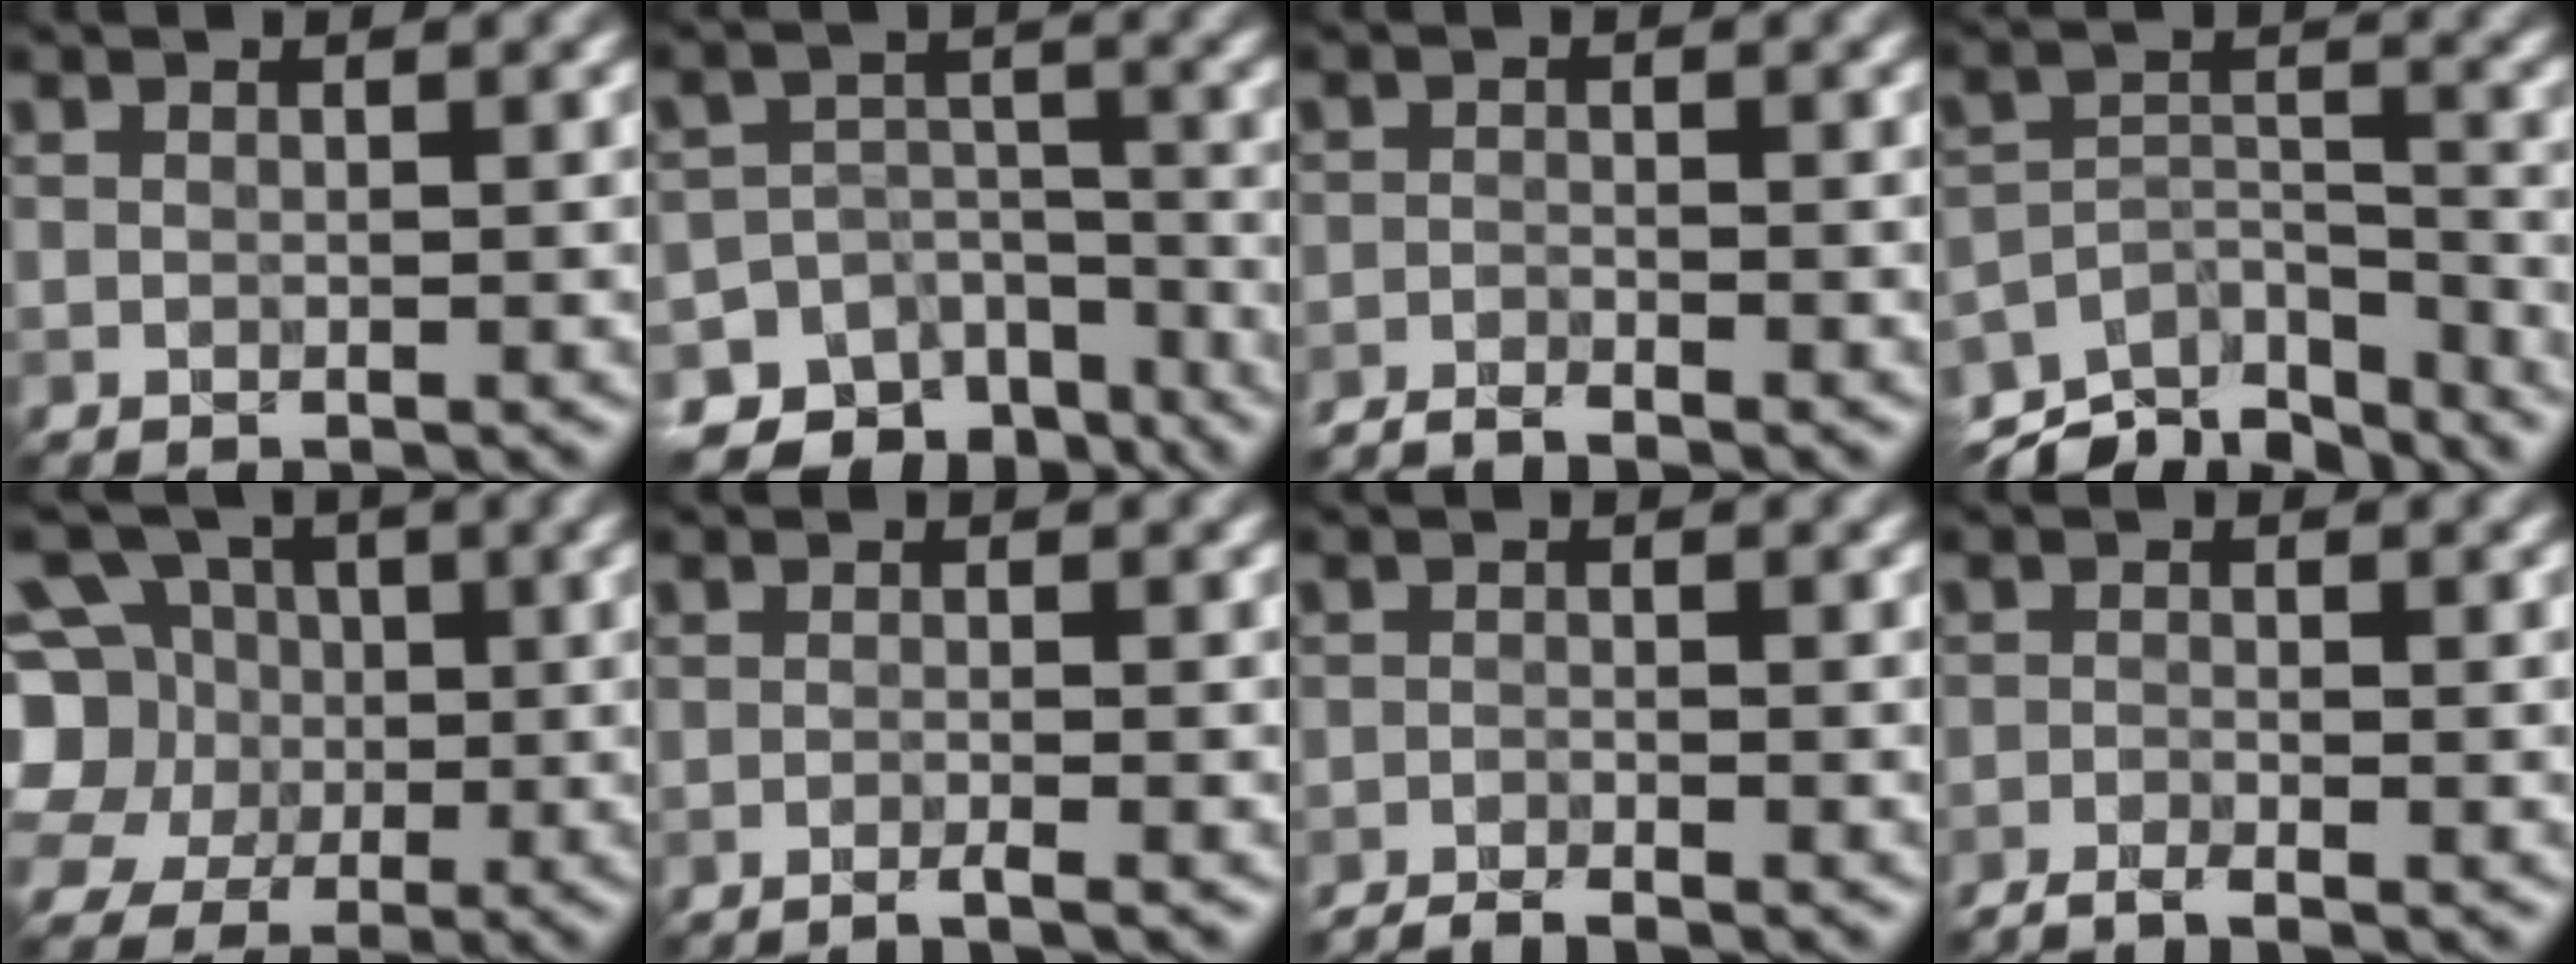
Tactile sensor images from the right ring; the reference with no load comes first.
{"total": 10.8, "force": [-7.9, 6.9, 2.3], "torque": [-0.031, -0.004, -0.109]}
{"total": 2.7, "force": [-2.6, 0.2, 0.8], "torque": [-0.021, -0.003, -0.054]}
{"total": 8.3, "force": [-7.1, 3.2, 3.1], "torque": [-0.061, 0.013, -0.105]}
{"total": 12.7, "force": [2.3, 11.2, 5.5], "torque": [-0.152, 0.029, 0.012]}
{"total": 1.8, "force": [-1.3, 0.1, 1.2], "torque": [-0.018, 0.001, -0.031]}
{"total": 2.9, "force": [-2.8, 0.2, 0.9], "torque": [-0.020, -0.005, -0.054]}
{"total": 2.9, "force": [-2.5, 0.4, 1.5], "torque": [-0.032, -0.003, -0.052]}